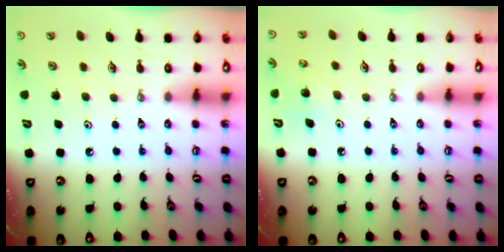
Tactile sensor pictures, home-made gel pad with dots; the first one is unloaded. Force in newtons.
{"total": 7.8, "press": 7.6, "slide": 1.6}